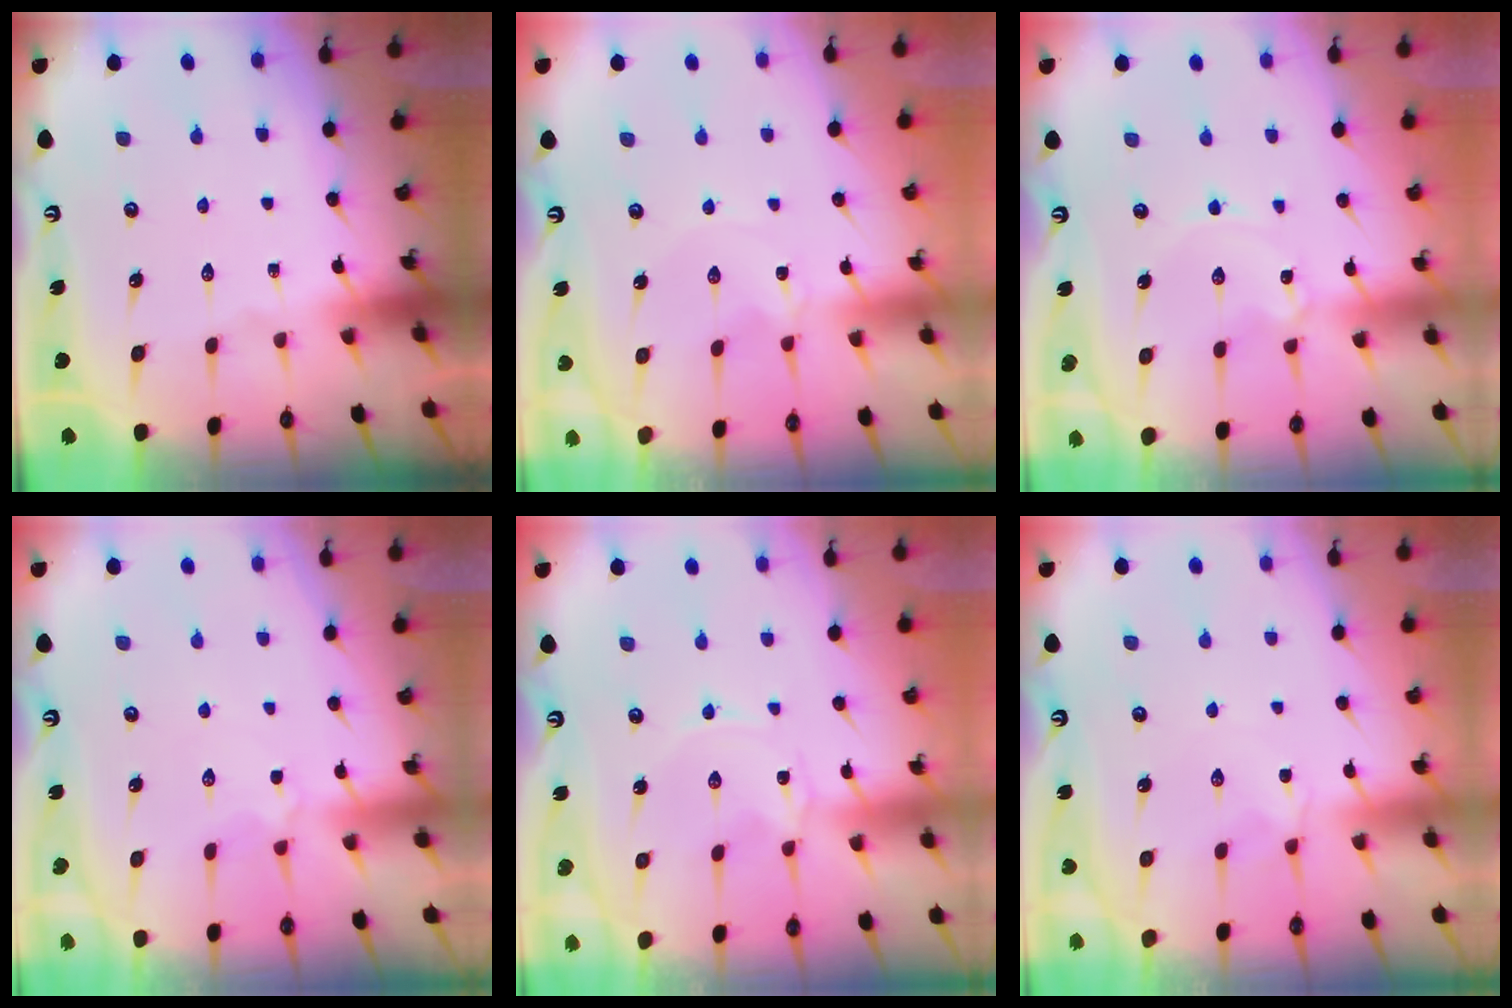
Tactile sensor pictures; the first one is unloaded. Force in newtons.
{"total": 0.0}
{"total": 1.2, "press": 1.2, "slide": 0.1}
{"total": 3.4, "press": 3.4, "slide": 0.7}
{"total": 0.0}
{"total": 2.7, "press": 2.6, "slide": 0.6}